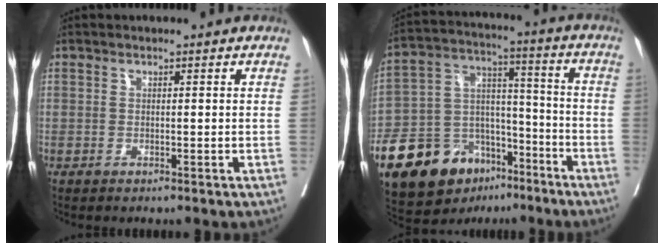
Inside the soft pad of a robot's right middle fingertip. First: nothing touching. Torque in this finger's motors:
{"motor_torque": [1.54, -0.60, 0.95, 0.13]}